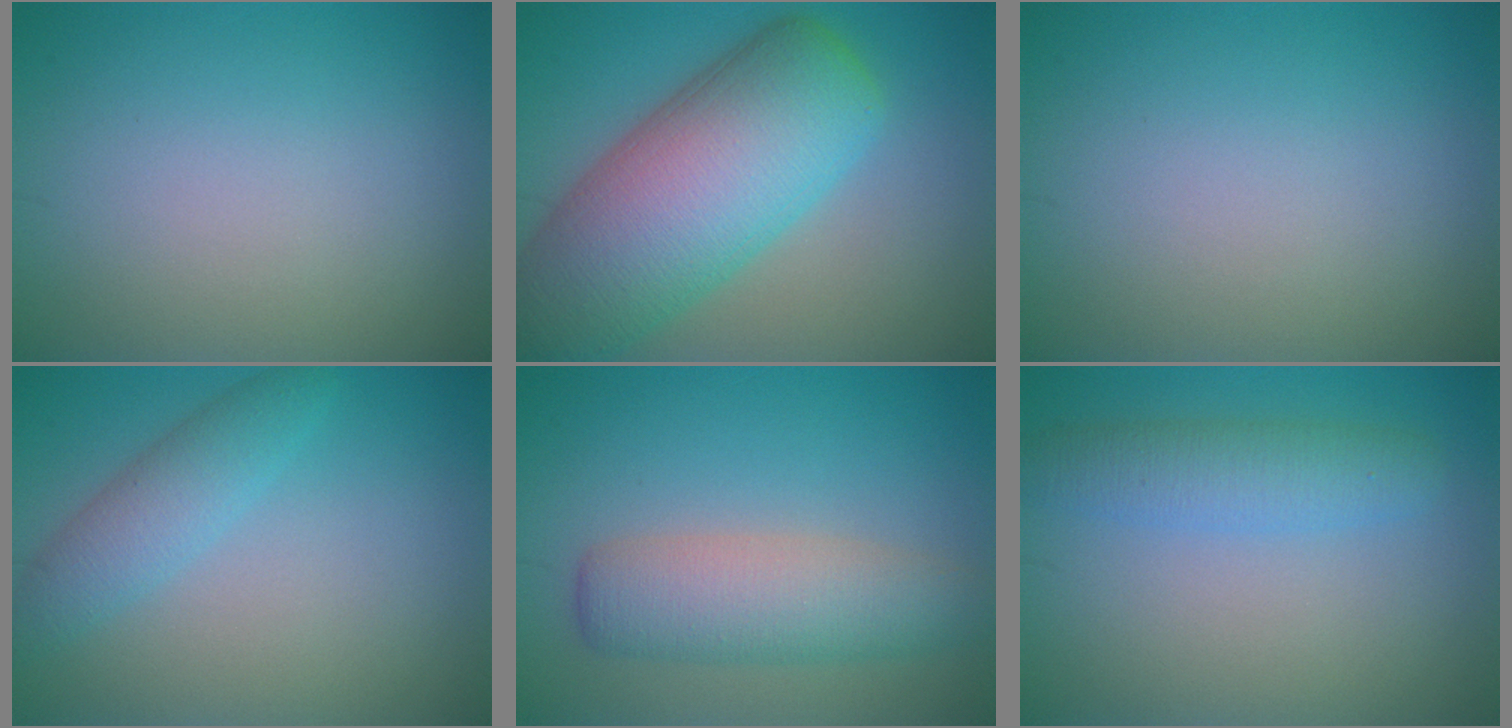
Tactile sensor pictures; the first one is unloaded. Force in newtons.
{"total": 13.0, "press": 12.9, "slide": 0.7}
{"total": 0.0}
{"total": 3.0, "press": 3.0, "slide": 0.1}
{"total": 5.1, "press": 5.1, "slide": 0.2}
{"total": 3.4, "press": 3.4, "slide": 0.1}